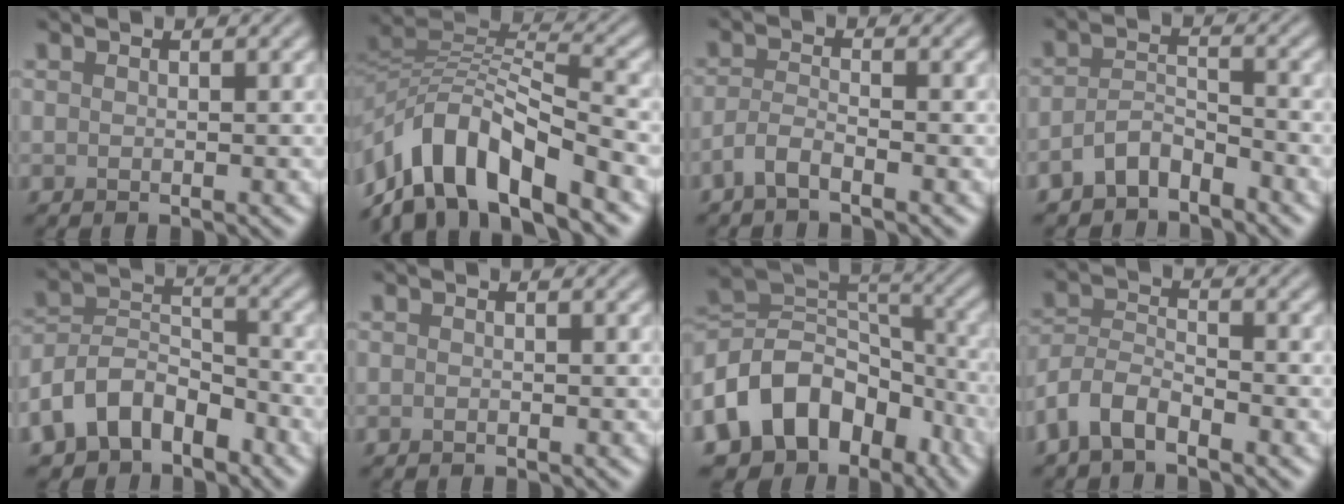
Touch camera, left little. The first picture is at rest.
{"total": 8.9, "force": [-5.0, 3.5, 6.5], "torque": [-0.105, 0.010, -0.101]}
{"total": 1.9, "force": [-1.4, 0.4, 1.2], "torque": [-0.030, 0.003, -0.037]}
{"total": 3.2, "force": [-2.5, 1.4, 1.5], "torque": [-0.029, 0.008, -0.052]}
{"total": 7.3, "force": [-4.6, 4.6, 3.3], "torque": [-0.052, 0.001, -0.100]}
{"total": 0.0}
{"total": 12.1, "force": [-5.9, 8.7, 6.1], "torque": [-0.117, 0.007, -0.108]}
{"total": 3.9, "force": [-2.8, 1.7, 2.2], "torque": [-0.043, 0.002, -0.067]}